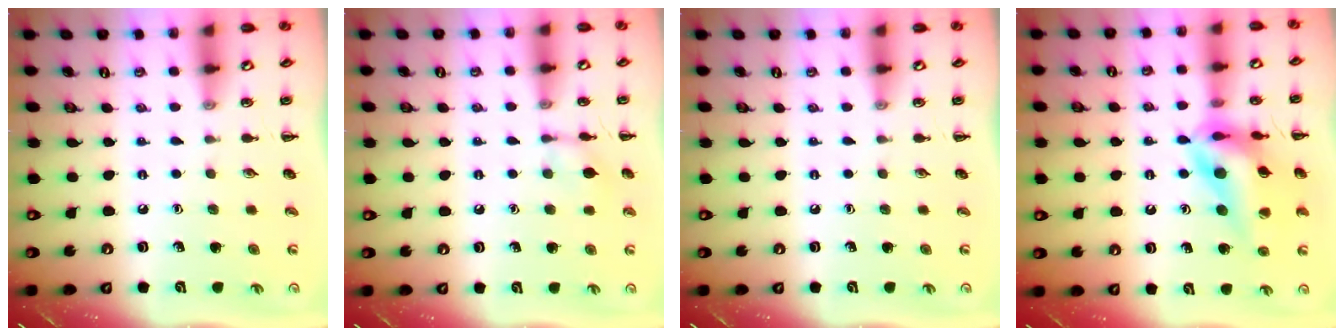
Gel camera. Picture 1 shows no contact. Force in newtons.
{"total": 7.2, "press": 7.1, "slide": 1.4}
{"total": 0.0}
{"total": 17.4, "press": 17.1, "slide": 2.9}